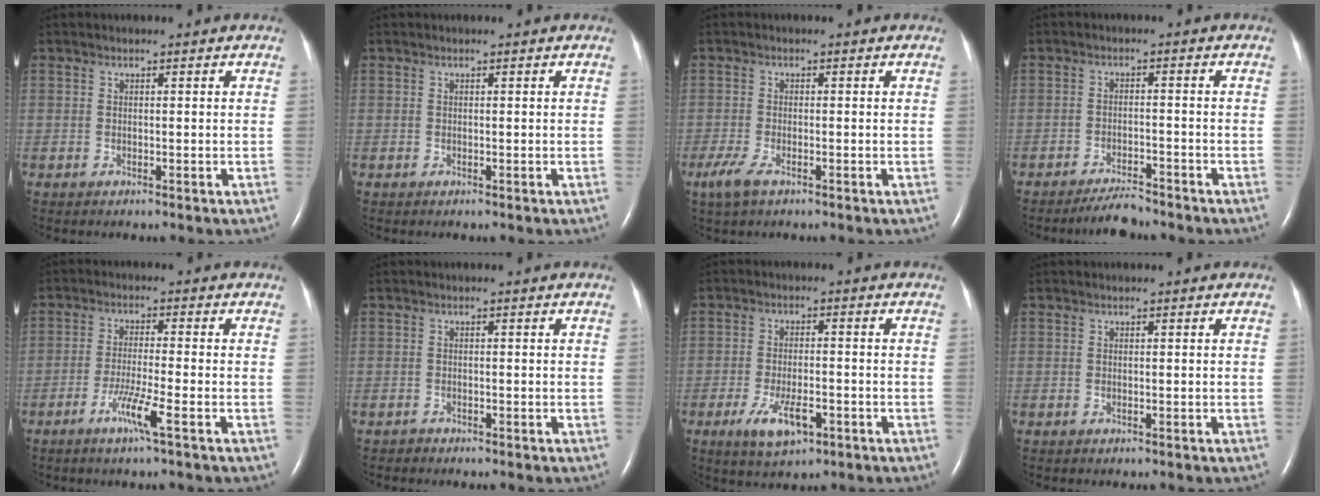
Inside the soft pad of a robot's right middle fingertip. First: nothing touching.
{"total": 0.0}
{"total": 3.5, "force": [-2.1, 1.0, 2.6], "torque": [-0.066, -0.008, -0.041]}
{"total": 4.0, "force": [-3.8, 0.5, 1.3], "torque": [-0.027, -0.013, -0.065]}
{"total": 5.0, "force": [-2.6, -0.6, 4.2], "torque": [-0.086, -0.011, -0.053]}
{"total": 0.6, "force": [-0.5, 0.2, -0.2], "torque": [-0.002, -0.001, -0.011]}
{"total": 6.4, "force": [-3.1, 2.3, 5.1], "torque": [-0.101, -0.008, -0.047]}
{"total": 0.0}